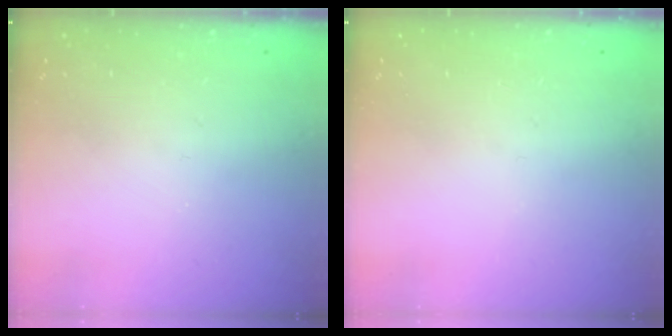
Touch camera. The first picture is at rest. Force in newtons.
{"total": 0.0}